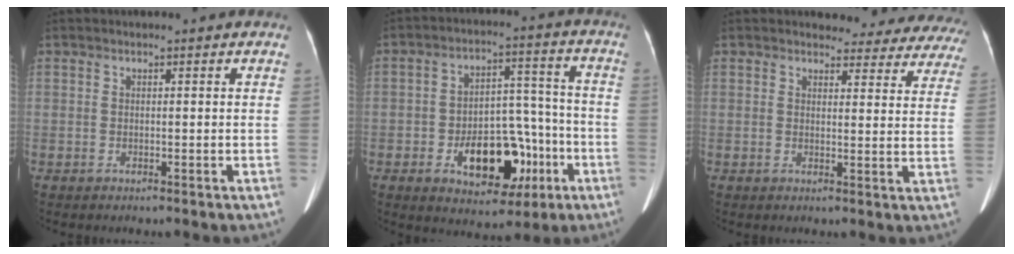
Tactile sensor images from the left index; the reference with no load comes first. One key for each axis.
{"total": 13.0, "fx": -5.2, "fy": 7.2, "fz": 9.5, "tx": -0.142, "ty": 0.023, "tz": -0.065}
{"total": 15.9, "fx": 15.0, "fy": 4.8, "fz": 2.2, "tx": 0.012, "ty": -0.055, "tz": 0.138}